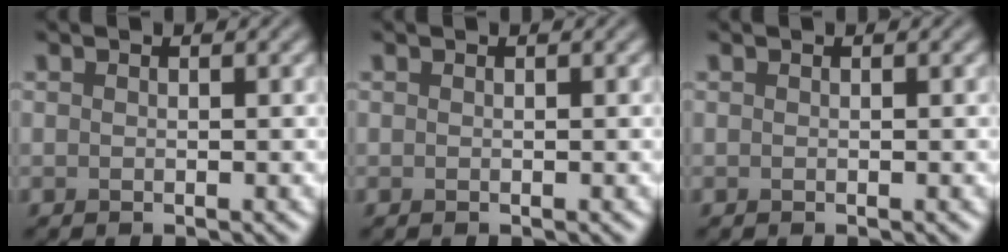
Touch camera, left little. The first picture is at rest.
{"total": 0.0}
{"total": 0.0}